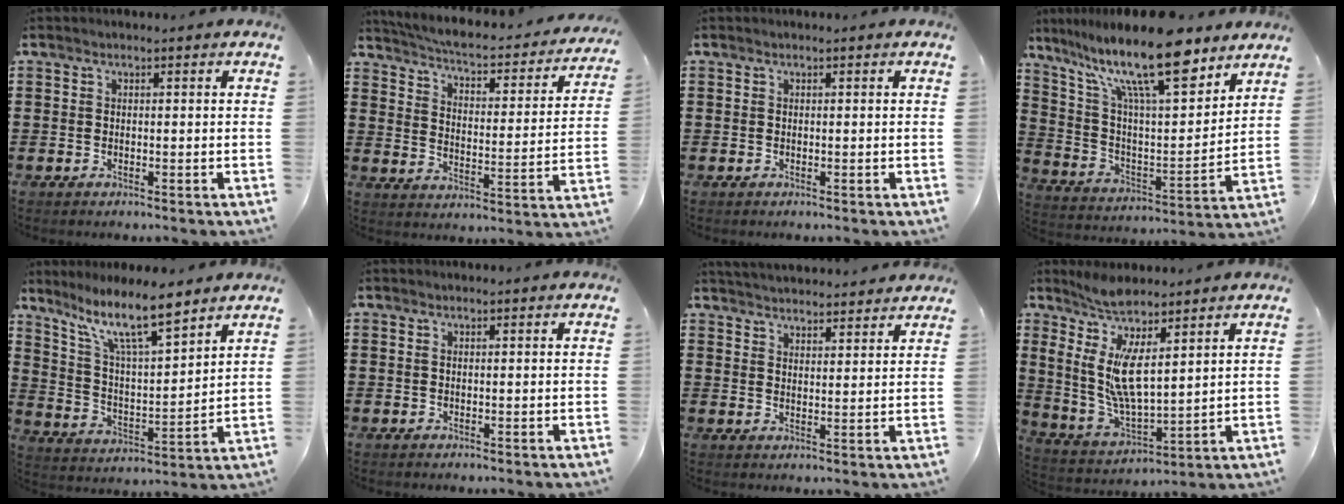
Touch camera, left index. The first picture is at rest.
{"total": 3.8, "force": [3.5, 0.0, 1.5], "torque": [-0.052, -0.035, 0.050]}
{"total": 0.0}
{"total": 17.3, "force": [11.8, 4.9, 11.6], "torque": [-0.237, -0.052, 0.197]}
{"total": 10.8, "force": [8.4, 1.9, 6.6], "torque": [-0.143, -0.034, 0.148]}
{"total": 0.0}
{"total": 3.5, "force": [3.5, 0.0, 0.1], "torque": [-0.013, -0.016, 0.064]}
{"total": 10.1, "force": [4.7, 3.1, 8.3], "torque": [-0.196, -0.033, 0.082]}